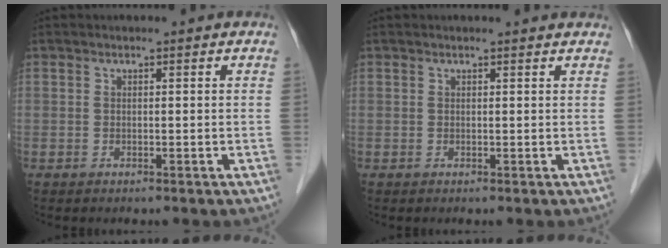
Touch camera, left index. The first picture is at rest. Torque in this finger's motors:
{"motor_torque": [0.28, -0.40, 0.04, 0.01]}